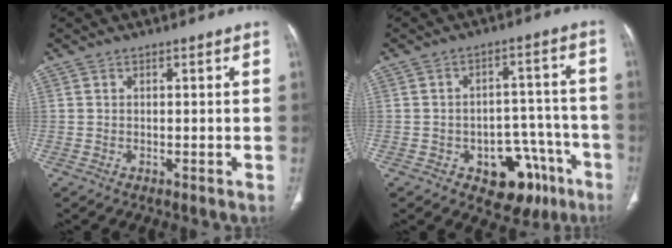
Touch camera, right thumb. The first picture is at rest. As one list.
[{"total": 11.6, "force": [-6.4, 7.3, 6.3], "torque": [-0.039, 0.052, -0.082]}]